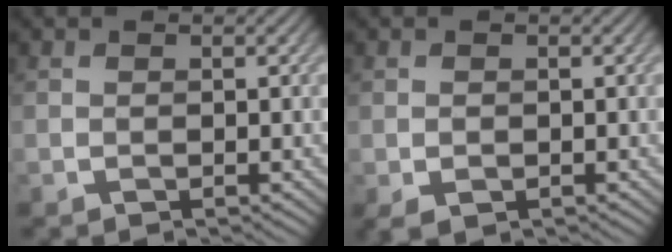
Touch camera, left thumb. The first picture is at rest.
{"total": 1.7, "force": [-0.7, 1.1, 1.1], "torque": [-0.024, -0.006, -0.011]}